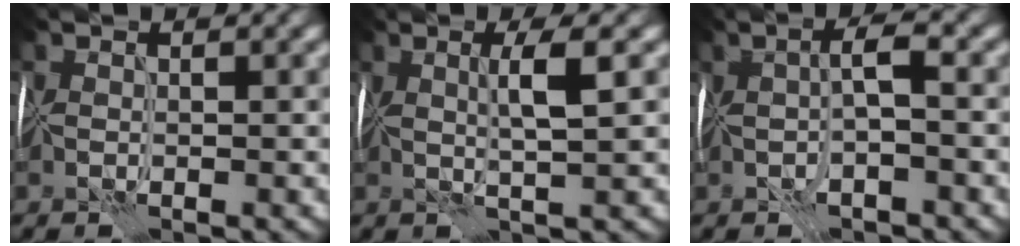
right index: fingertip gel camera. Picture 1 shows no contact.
{"total": 2.8, "force": [1.0, -0.2, 2.6], "torque": [-0.047, 0.002, 0.017]}
{"total": 2.7, "force": [0.3, 0.6, 2.7], "torque": [-0.053, 0.006, 0.002]}